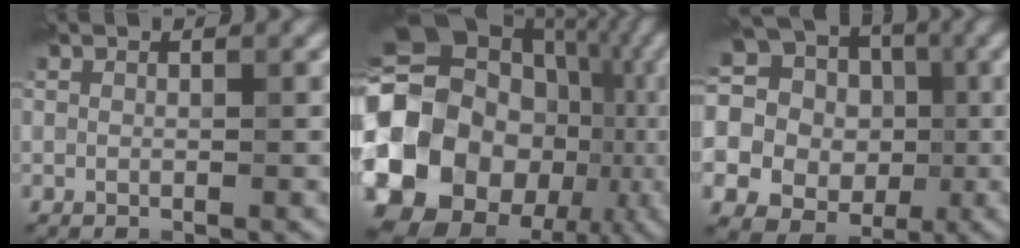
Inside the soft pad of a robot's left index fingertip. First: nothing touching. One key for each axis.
{"total": 22.9, "fx": -4.5, "fy": 20.2, "fz": 9.9, "tx": -0.176, "ty": -0.007, "tz": -0.112}
{"total": 23.9, "fx": -0.5, "fy": 22.5, "fz": 8.2, "tx": -0.189, "ty": 0.006, "tz": -0.060}